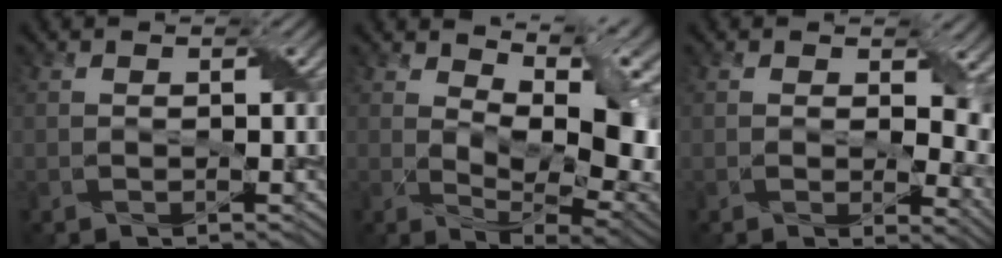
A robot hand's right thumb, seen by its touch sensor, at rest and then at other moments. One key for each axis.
{"total": 11.8, "fx": 4.0, "fy": 5.0, "fz": 10.0, "tx": -0.172, "ty": -0.003, "tz": 0.066}
{"total": 7.9, "fx": 1.5, "fy": 4.5, "fz": 6.3, "tx": -0.086, "ty": -0.017, "tz": 0.027}